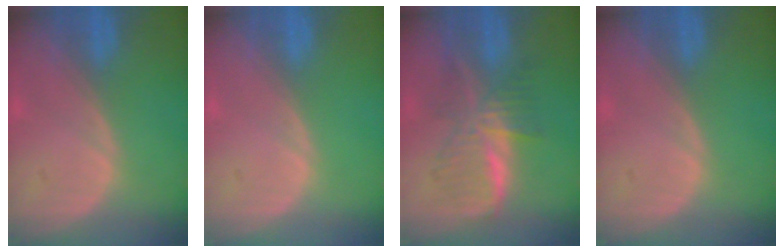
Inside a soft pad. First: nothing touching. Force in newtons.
{"total": 0.0}
{"total": 6.6, "press": 6.6, "slide": 0.0}
{"total": 0.0}